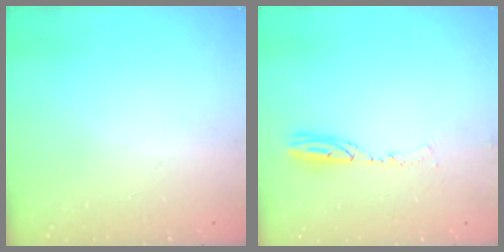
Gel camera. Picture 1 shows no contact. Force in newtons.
{"total": 5.9, "press": 5.8, "slide": 0.9}